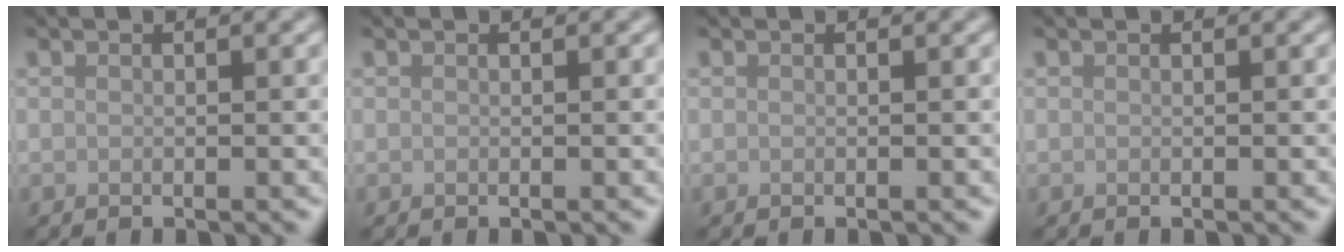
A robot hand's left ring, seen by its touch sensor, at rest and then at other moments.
{"total": 0.0}
{"total": 0.0}
{"total": 0.0}